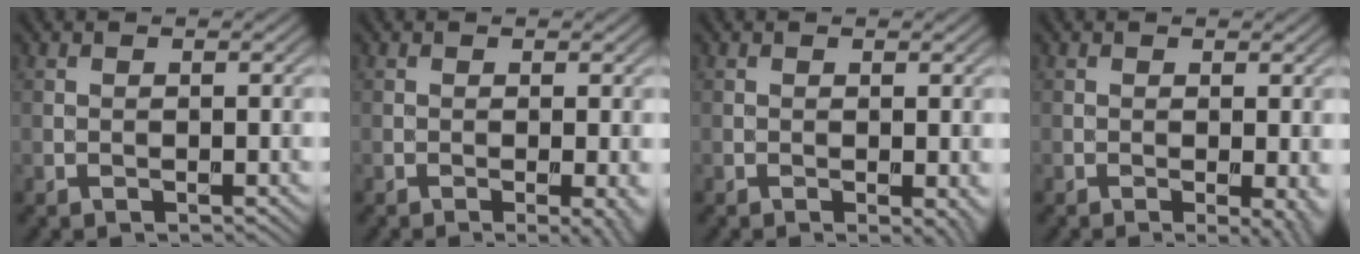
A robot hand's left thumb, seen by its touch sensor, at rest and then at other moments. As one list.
[{"total": 2.3, "force": [-0.6, 0.4, 2.2], "torque": [-0.031, -0.003, -0.010]}, {"total": 1.7, "force": [-0.4, 0.5, 1.6], "torque": [-0.019, -0.008, -0.005]}, {"total": 2.7, "force": [-0.5, 0.5, 2.6], "torque": [-0.034, -0.007, -0.008]}]